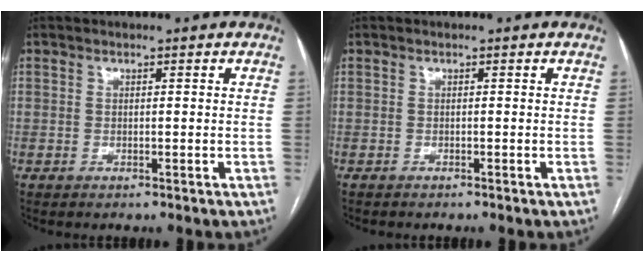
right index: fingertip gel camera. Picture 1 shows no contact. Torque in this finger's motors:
{"motor_torque": [-2.14, 0.00, -0.64, -0.21]}